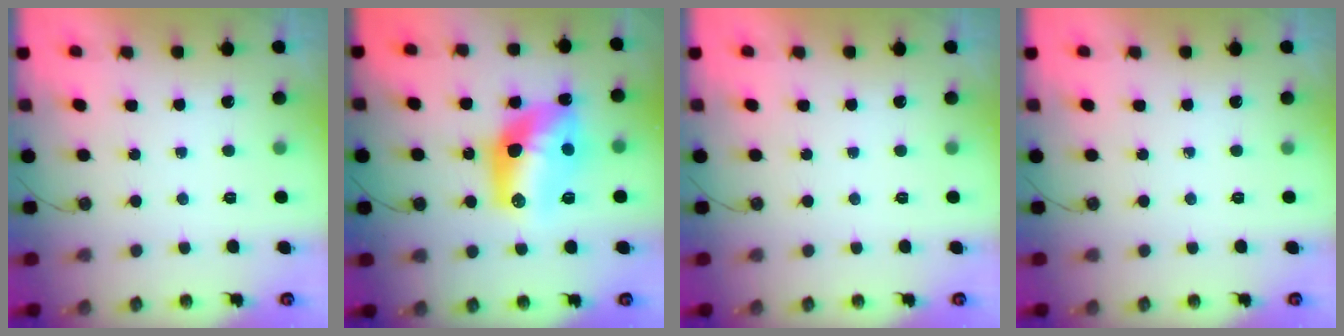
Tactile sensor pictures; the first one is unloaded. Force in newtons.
{"total": 15.6, "press": 15.6, "slide": 1.1}
{"total": 0.0}
{"total": 0.0}